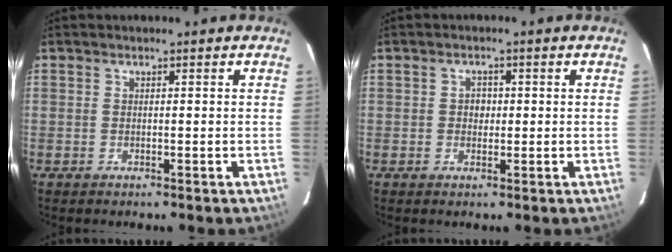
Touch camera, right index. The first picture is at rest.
{"total": 1.9, "force": [-0.1, 1.8, 0.7], "torque": [-0.009, 0.006, -0.003]}